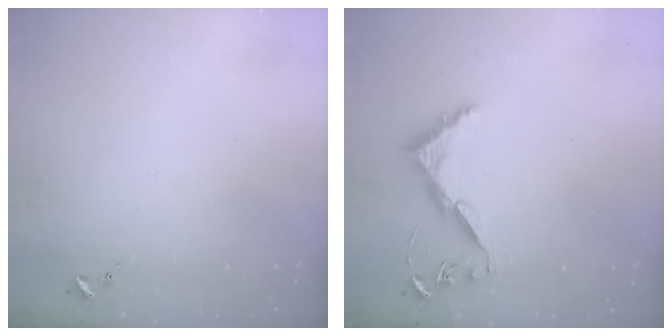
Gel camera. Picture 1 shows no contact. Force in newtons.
{"total": 6.2, "press": 6.2, "slide": 0.5}